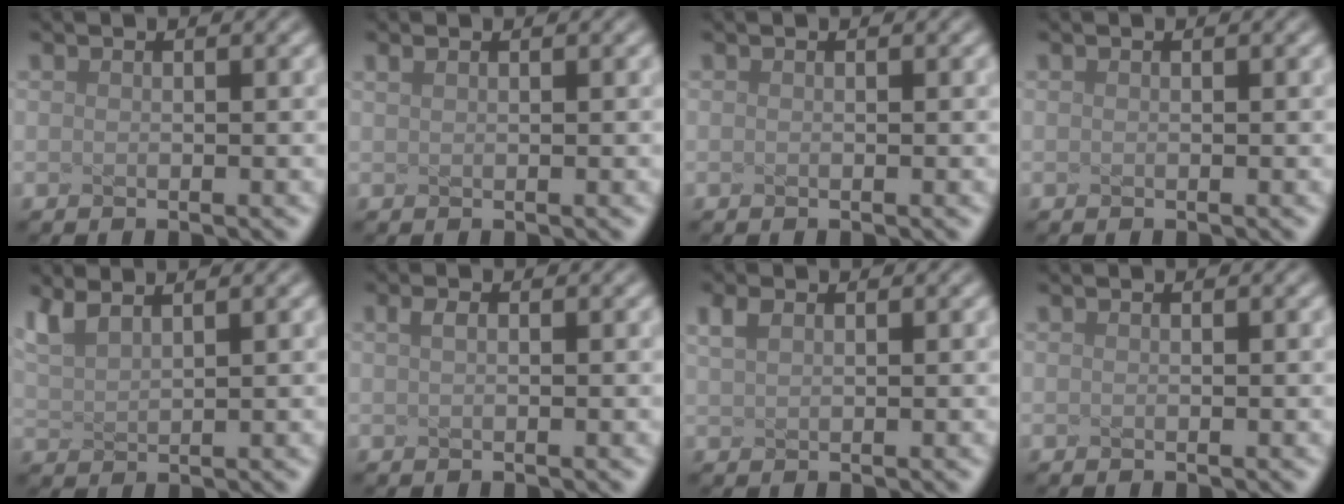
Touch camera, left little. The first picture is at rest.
{"total": 0.7, "force": [0.5, 0.2, 0.4], "torque": [-0.010, 0.002, 0.011]}
{"total": 0.0}
{"total": 0.0}
{"total": 2.8, "force": [2.3, 0.8, 1.5], "torque": [-0.043, 0.009, 0.049]}
{"total": 0.9, "force": [0.3, 0.4, 0.8], "torque": [-0.015, 0.004, 0.006]}
{"total": 1.6, "force": [1.0, 0.8, 1.0], "torque": [-0.026, 0.005, 0.022]}
{"total": 0.0}